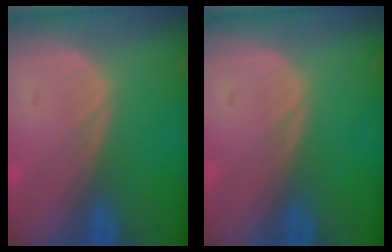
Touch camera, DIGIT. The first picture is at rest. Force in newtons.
{"total": 0.0}